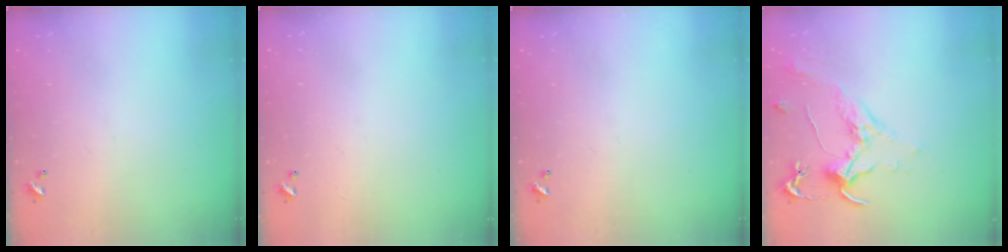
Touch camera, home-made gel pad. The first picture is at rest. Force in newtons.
{"total": 1.0, "press": 0.9, "slide": 0.5}
{"total": 0.0}
{"total": 1.8, "press": 1.7, "slide": 0.8}